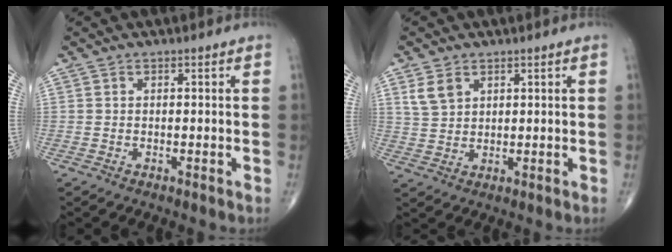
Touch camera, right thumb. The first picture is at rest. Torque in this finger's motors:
{"motor_torque": [-0.44, 0.46, 0.17, 0.10, 0.01]}